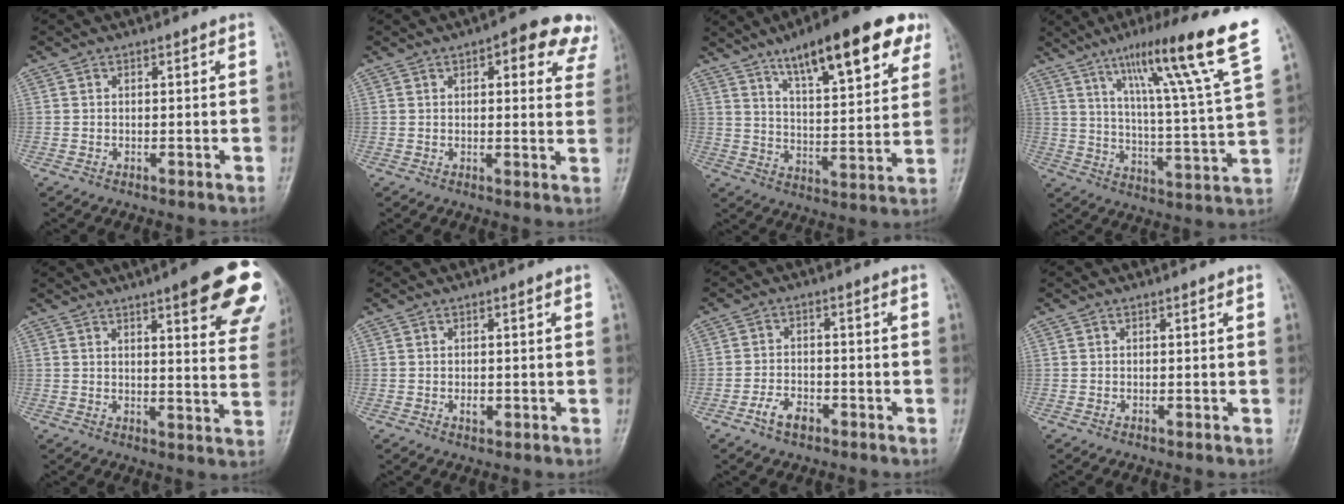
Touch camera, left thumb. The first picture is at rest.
{"total": 11.0, "force": [6.2, 4.5, 7.8], "torque": [-0.049, -0.016, 0.058]}
{"total": 19.0, "force": [11.1, 5.3, 14.5], "torque": [-0.182, -0.036, 0.169]}
{"total": 20.9, "force": [12.2, 0.8, 16.9], "torque": [-0.243, -0.045, 0.181]}
{"total": 18.2, "force": [10.4, 4.1, 14.4], "torque": [-0.154, -0.036, 0.117]}
{"total": 1.6, "force": [-0.3, 1.0, 1.1], "torque": [-0.014, 0.000, -0.005]}
{"total": 4.2, "force": [-2.6, 2.3, 2.4], "torque": [-0.042, 0.019, -0.048]}
{"total": 0.0}